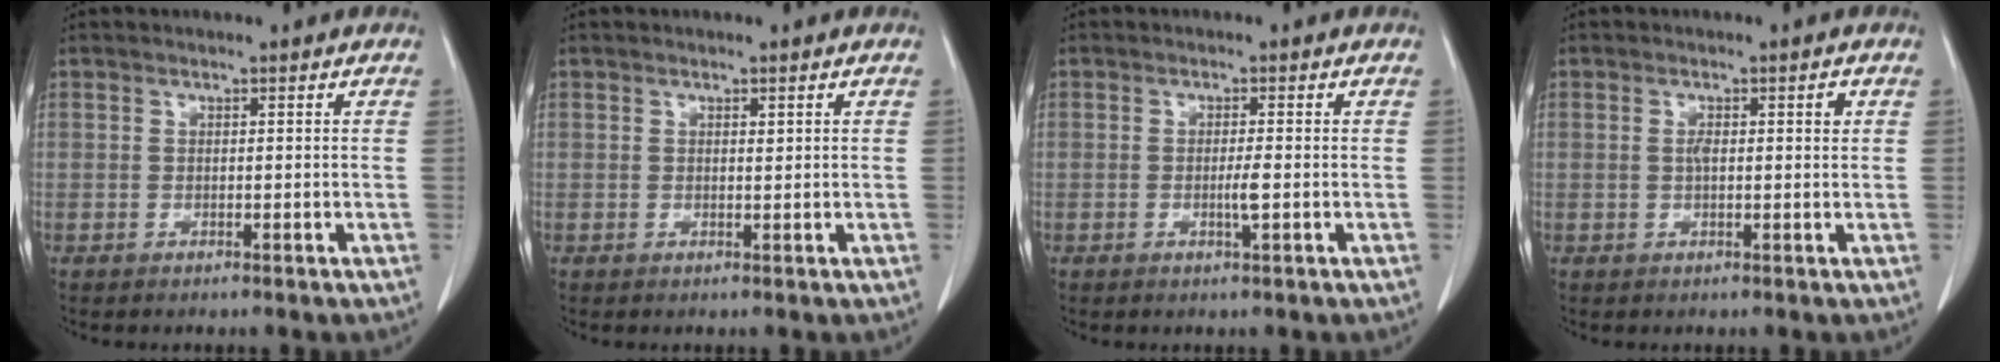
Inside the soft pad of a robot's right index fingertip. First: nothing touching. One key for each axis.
{"total": 0.5, "fx": 0.3, "fy": 0.1, "fz": 0.4, "tx": -0.012, "ty": -0.003, "tz": 0.005}
{"total": 1.9, "fx": -0.5, "fy": -0.1, "fz": 1.9, "tx": -0.037, "ty": -0.004, "tz": -0.007}
{"total": 2.7, "fx": 0.6, "fy": 0.8, "fz": 2.5, "tx": -0.046, "ty": 0.011, "tz": 0.011}